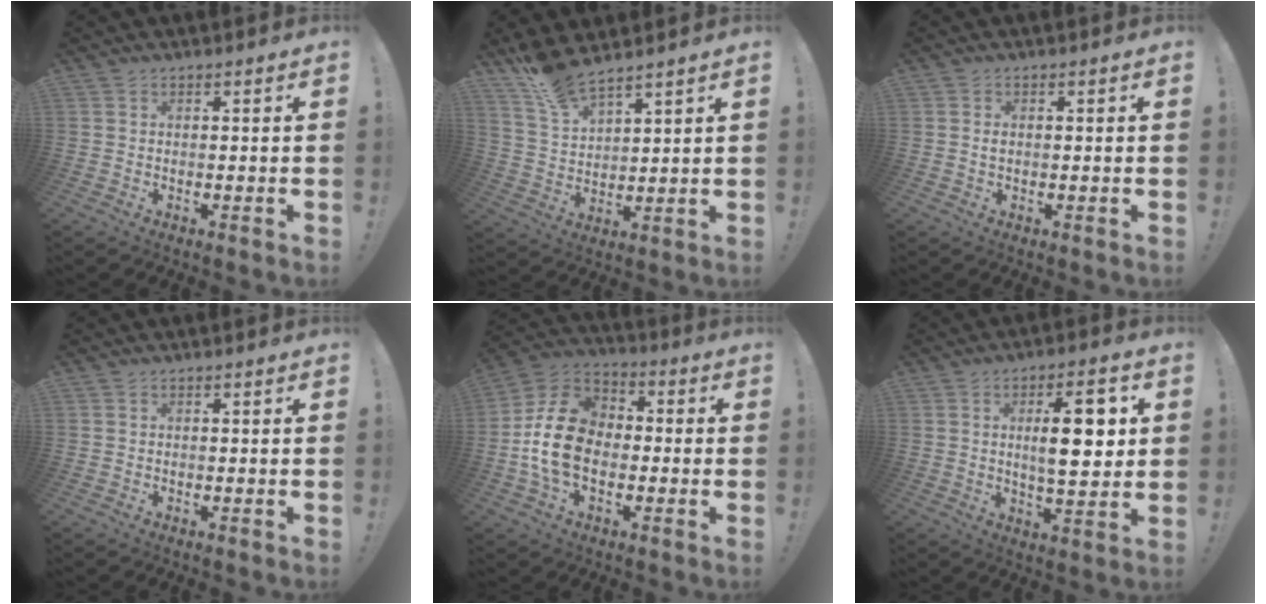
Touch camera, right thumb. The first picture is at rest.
{"total": 9.6, "force": [8.7, 2.1, 3.5], "torque": [-0.074, -0.062, 0.166]}
{"total": 0.7, "force": [0.0, 0.5, 0.6], "torque": [-0.015, 0.004, 0.000]}
{"total": 0.0}
{"total": 17.0, "force": [-2.9, 12.3, 11.4], "torque": [-0.204, 0.033, -0.044]}
{"total": 13.0, "force": [2.5, 4.6, 11.9], "torque": [-0.175, 0.000, 0.034]}